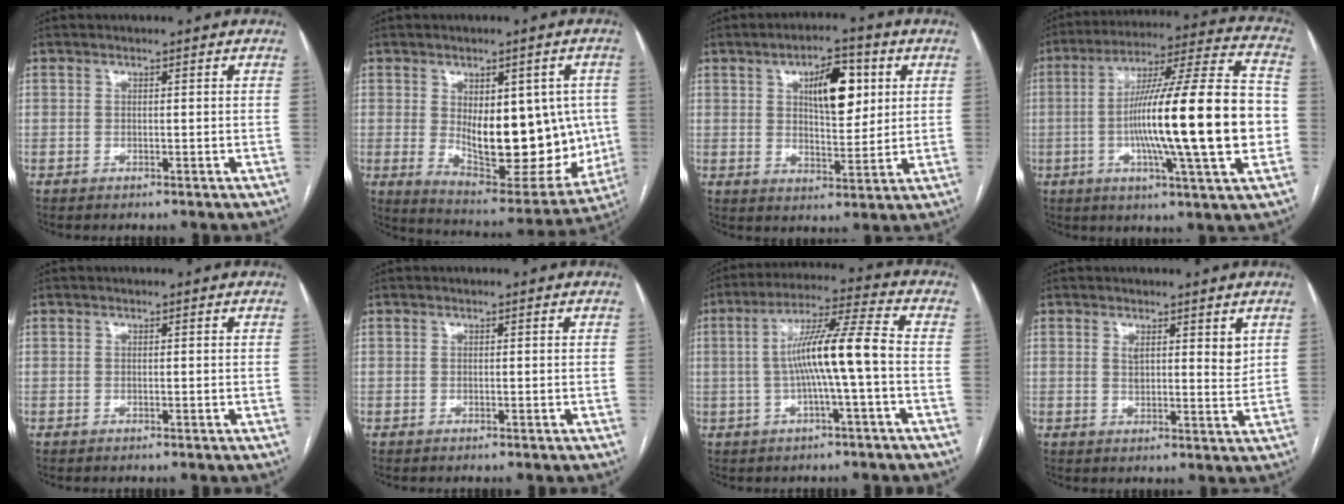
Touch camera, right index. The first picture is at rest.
{"total": 17.5, "force": [0.0, 8.1, 15.5], "torque": [-0.216, -0.005, 0.027]}
{"total": 9.6, "force": [3.2, 3.6, 8.3], "torque": [-0.128, 0.010, 0.055]}
{"total": 23.7, "force": [-2.9, 0.7, 23.6], "torque": [-0.360, 0.007, -0.055]}
{"total": 0.0}
{"total": 0.0}
{"total": 10.4, "force": [-1.0, -0.5, 10.3], "torque": [-0.186, 0.020, -0.021]}
{"total": 3.9, "force": [2.3, 1.3, 2.9], "torque": [-0.041, -0.012, 0.037]}